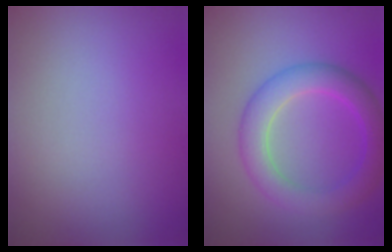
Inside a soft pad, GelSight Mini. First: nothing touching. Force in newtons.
{"total": 4.7, "press": 4.7, "slide": 0.1}